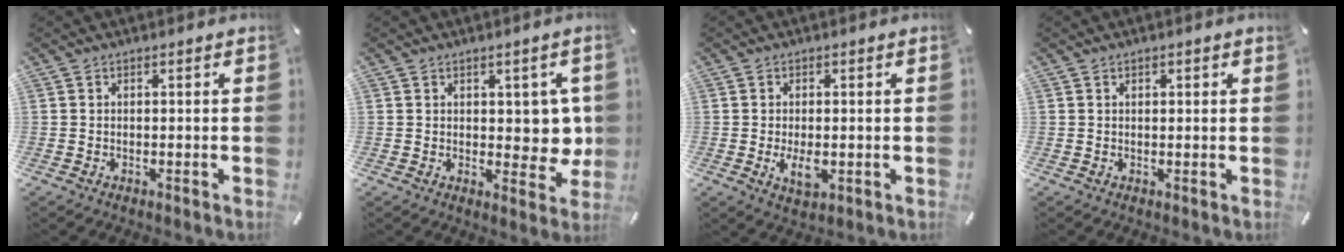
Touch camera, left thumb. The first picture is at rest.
{"total": 6.8, "force": [1.5, 4.8, 4.6], "torque": [-0.041, -0.003, 0.026]}
{"total": 4.8, "force": [-0.7, 2.5, 4.1], "torque": [-0.090, -0.011, -0.018]}
{"total": 0.6, "force": [0.4, 0.2, 0.4], "torque": [-0.007, 0.001, 0.006]}